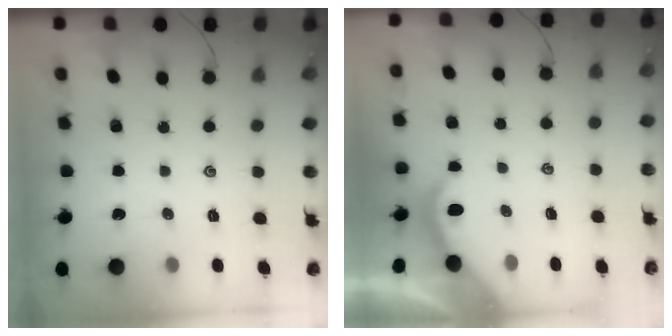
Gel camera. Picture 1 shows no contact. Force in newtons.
{"total": 2.3, "press": 2.3, "slide": 0.5}